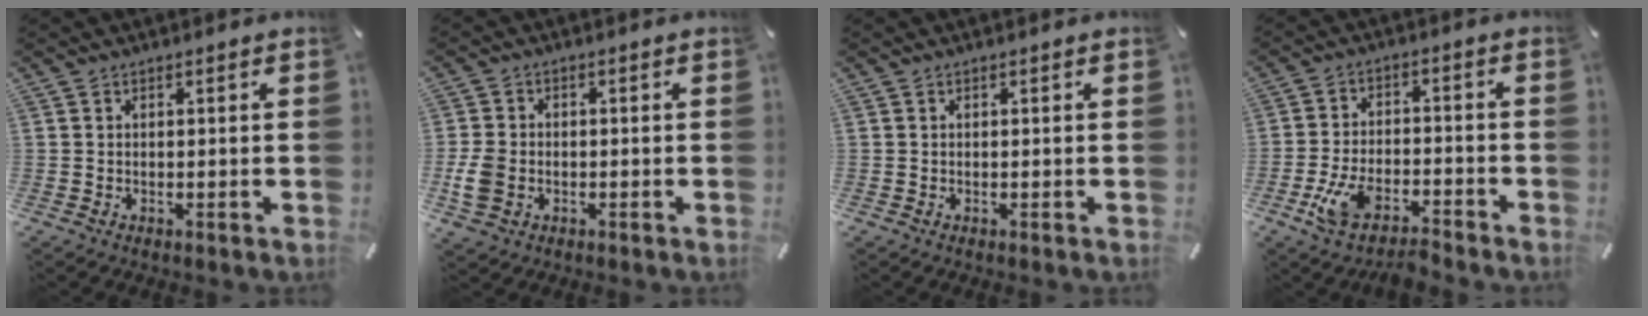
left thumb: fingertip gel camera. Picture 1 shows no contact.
{"total": 6.3, "force": [-1.4, 5.2, 3.3], "torque": [-0.074, 0.003, -0.025]}
{"total": 0.0}
{"total": 9.1, "force": [-6.1, 3.8, 5.6], "torque": [-0.117, 0.025, -0.114]}